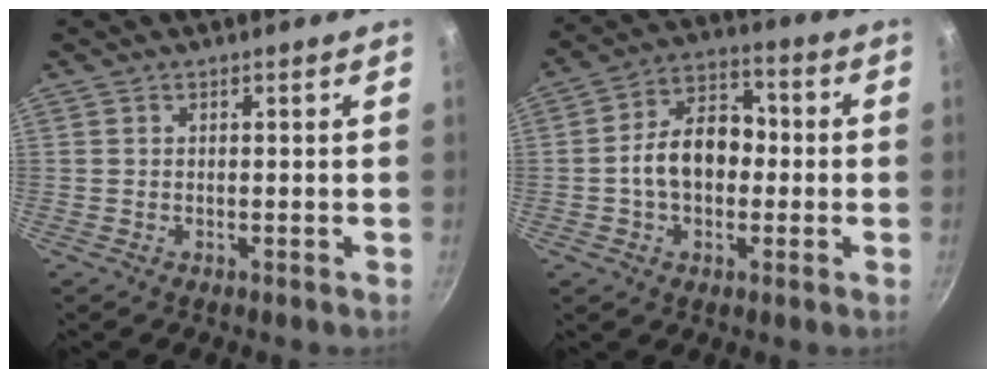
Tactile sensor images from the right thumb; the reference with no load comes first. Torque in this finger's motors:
{"motor_torque": [1.50, 1.36, 1.25, -0.17, 0.09]}